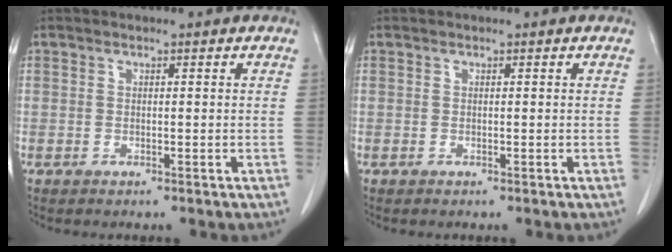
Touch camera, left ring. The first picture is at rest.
{"total": 0.0}